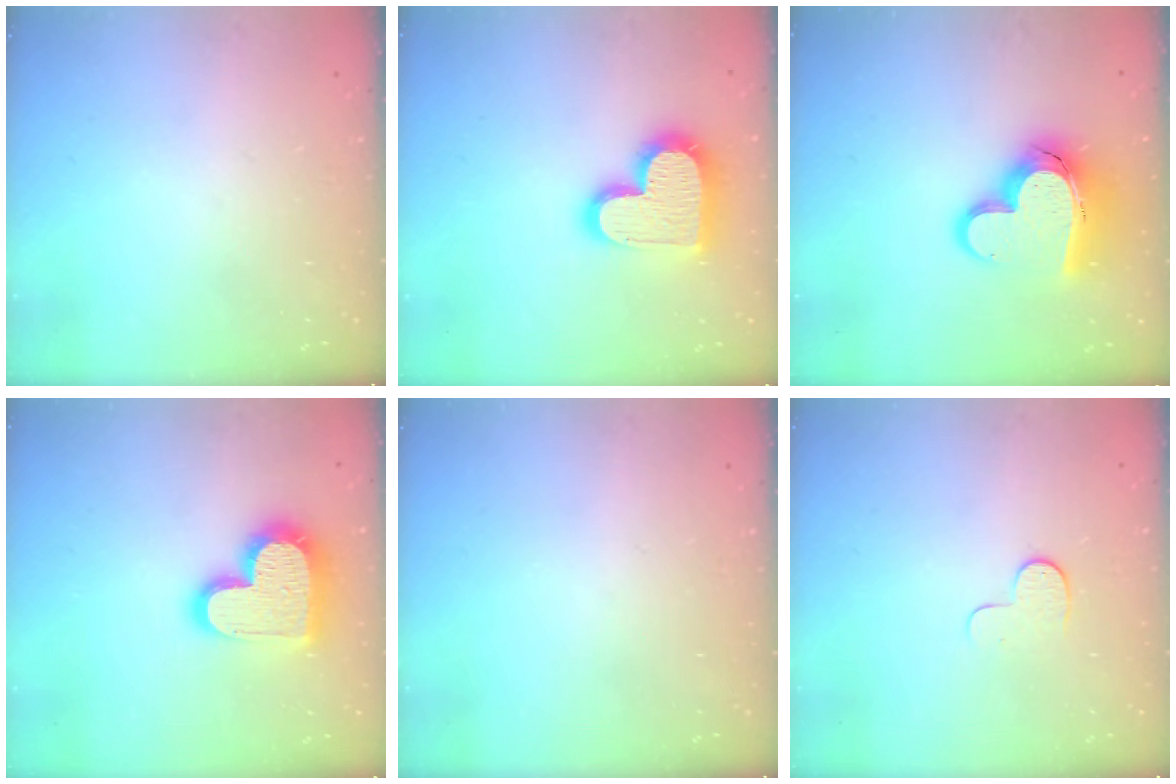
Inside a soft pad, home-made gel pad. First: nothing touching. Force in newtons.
{"total": 17.7, "press": 17.7, "slide": 1.2}
{"total": 21.3, "press": 21.2, "slide": 1.9}
{"total": 18.9, "press": 18.9, "slide": 1.3}
{"total": 0.0}
{"total": 5.2, "press": 5.2, "slide": 0.5}